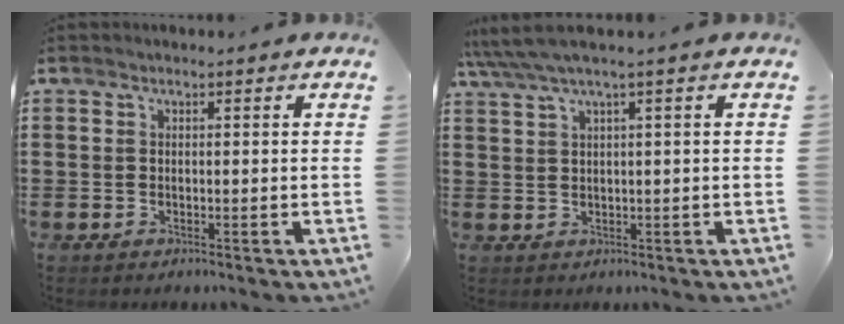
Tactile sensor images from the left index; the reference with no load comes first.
{"total": 2.3, "force": [1.0, -0.2, 2.1], "torque": [-0.050, -0.005, 0.012]}